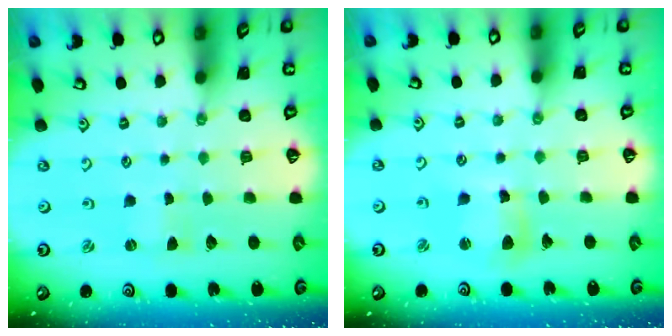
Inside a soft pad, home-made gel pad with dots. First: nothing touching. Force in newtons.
{"total": 8.0, "press": 7.9, "slide": 1.4}